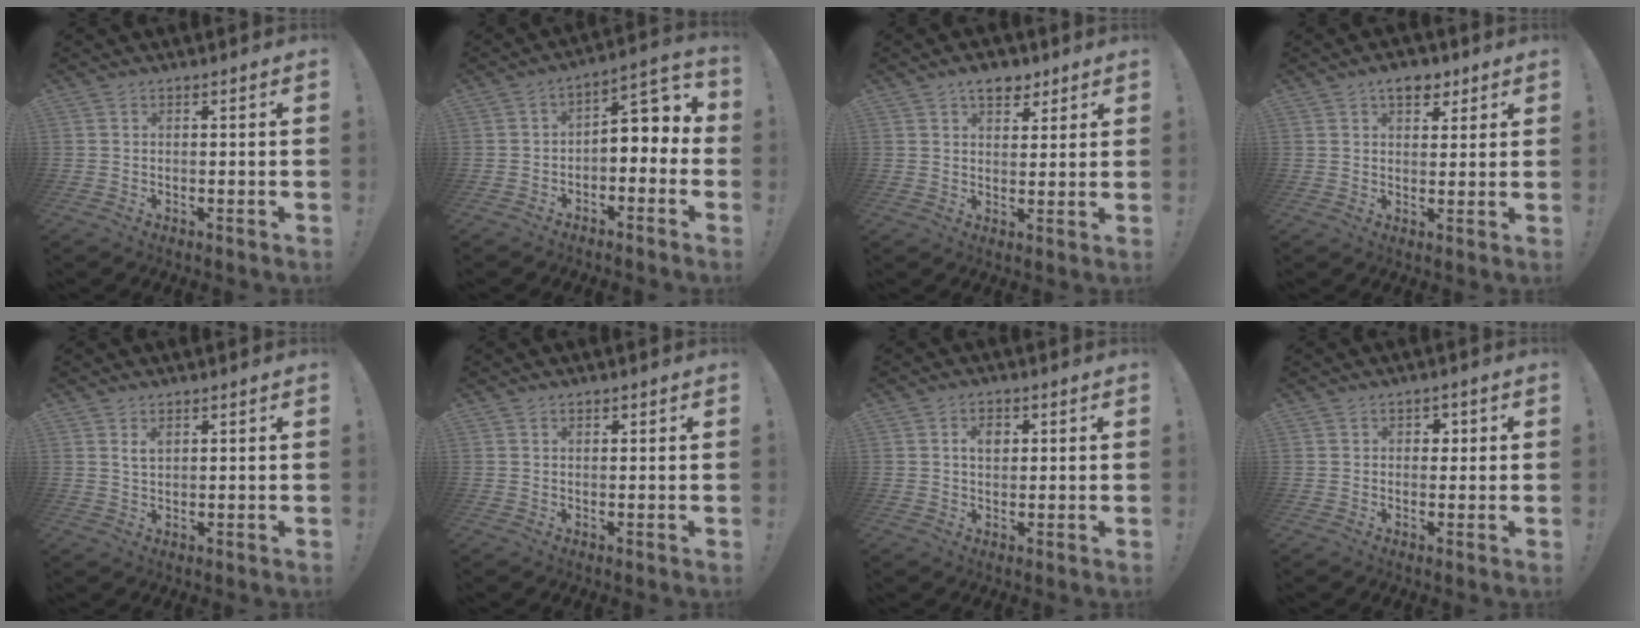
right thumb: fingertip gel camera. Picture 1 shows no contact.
{"total": 5.9, "force": [-0.4, 3.6, 4.6], "torque": [-0.054, -0.007, -0.008]}
{"total": 6.5, "force": [4.3, 4.0, 2.9], "torque": [-0.024, -0.017, 0.073]}
{"total": 6.4, "force": [3.9, 3.9, 3.2], "torque": [-0.027, -0.013, 0.066]}
{"total": 2.4, "force": [1.3, 1.2, 1.6], "torque": [-0.025, -0.003, 0.023]}
{"total": 0.8, "force": [0.6, 0.5, 0.3], "torque": [0.001, -0.002, 0.011]}
{"total": 3.8, "force": [0.8, 2.6, 2.6], "torque": [-0.040, 0.004, 0.010]}
{"total": 2.3, "force": [0.3, 2.2, 0.8], "torque": [0.003, 0.001, -0.001]}